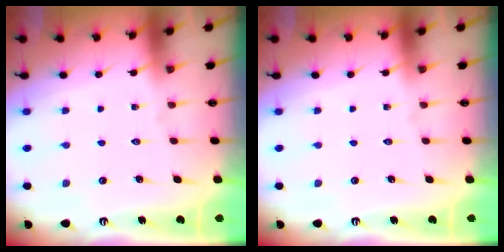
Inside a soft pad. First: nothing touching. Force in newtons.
{"total": 0.0}